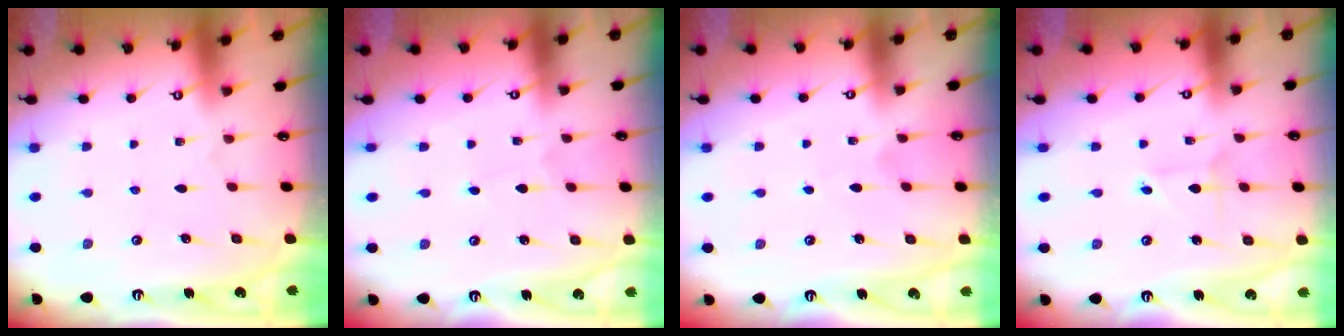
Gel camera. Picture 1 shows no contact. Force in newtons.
{"total": 0.7, "press": 0.7, "slide": 0.0}
{"total": 2.8, "press": 2.8, "slide": 0.1}
{"total": 2.0, "press": 2.0, "slide": 0.3}